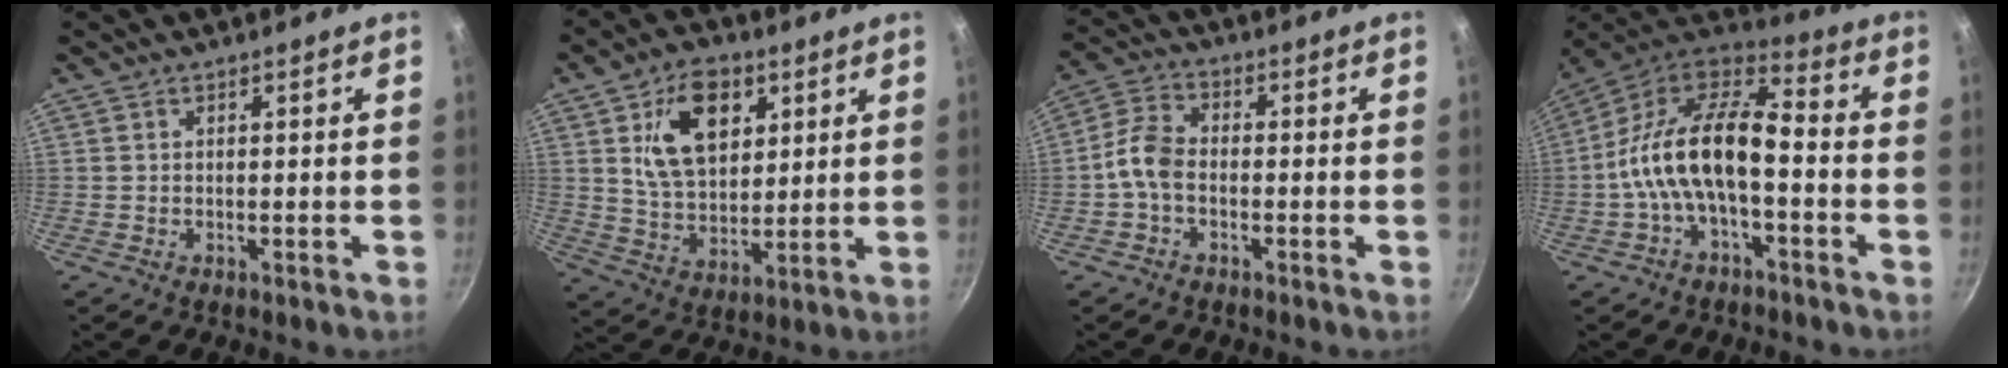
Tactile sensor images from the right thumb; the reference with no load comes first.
{"total": 14.6, "force": [5.3, 9.3, 9.9], "torque": [-0.128, -0.017, 0.094]}
{"total": 5.8, "force": [-1.8, 3.5, 4.3], "torque": [-0.092, 0.030, -0.047]}
{"total": 17.7, "force": [-3.5, 8.5, 15.1], "torque": [-0.265, 0.055, -0.078]}